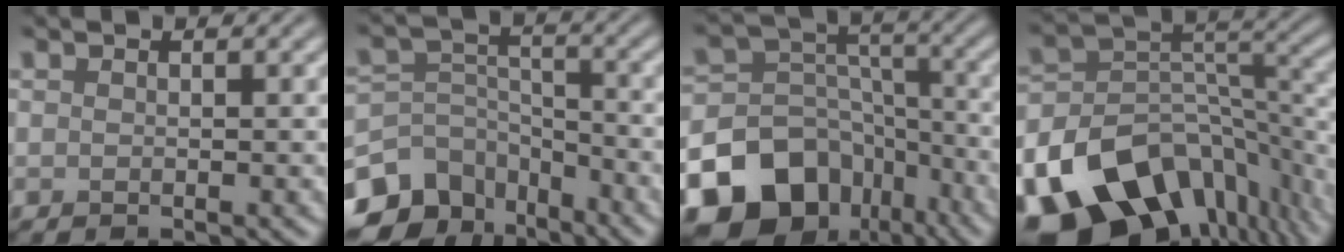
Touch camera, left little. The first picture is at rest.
{"total": 9.5, "force": [-6.6, 5.8, 3.6], "torque": [-0.067, -0.005, -0.120]}
{"total": 16.8, "force": [-10.0, 12.3, 5.6], "torque": [-0.125, -0.037, -0.159]}
{"total": 15.7, "force": [-8.7, 10.2, 8.1], "torque": [-0.191, -0.006, -0.136]}